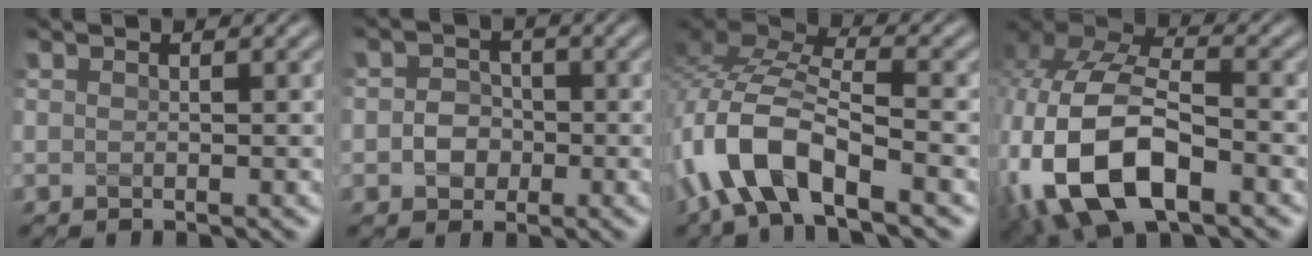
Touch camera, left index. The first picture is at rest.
{"total": 2.6, "force": [-0.5, 2.3, 1.2], "torque": [0.003, 0.000, -0.016]}
{"total": 9.2, "force": [-4.1, 4.0, 7.2], "torque": [-0.147, 0.009, -0.082]}
{"total": 13.2, "force": [-4.4, 7.5, 9.9], "torque": [-0.227, -0.020, -0.078]}